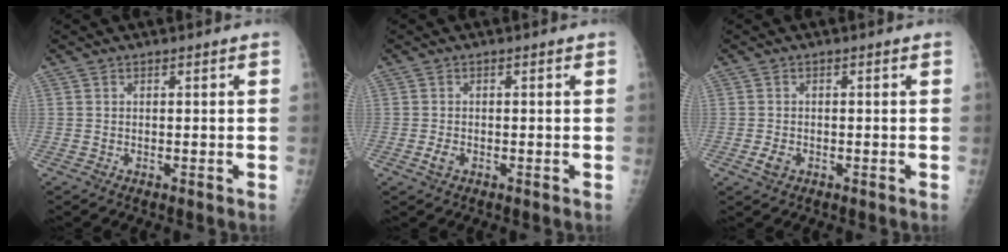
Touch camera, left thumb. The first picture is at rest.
{"total": 1.7, "force": [-0.6, 1.1, 1.1], "torque": [-0.022, 0.000, -0.012]}
{"total": 2.0, "force": [-0.7, 1.4, 1.2], "torque": [-0.022, 0.000, -0.013]}